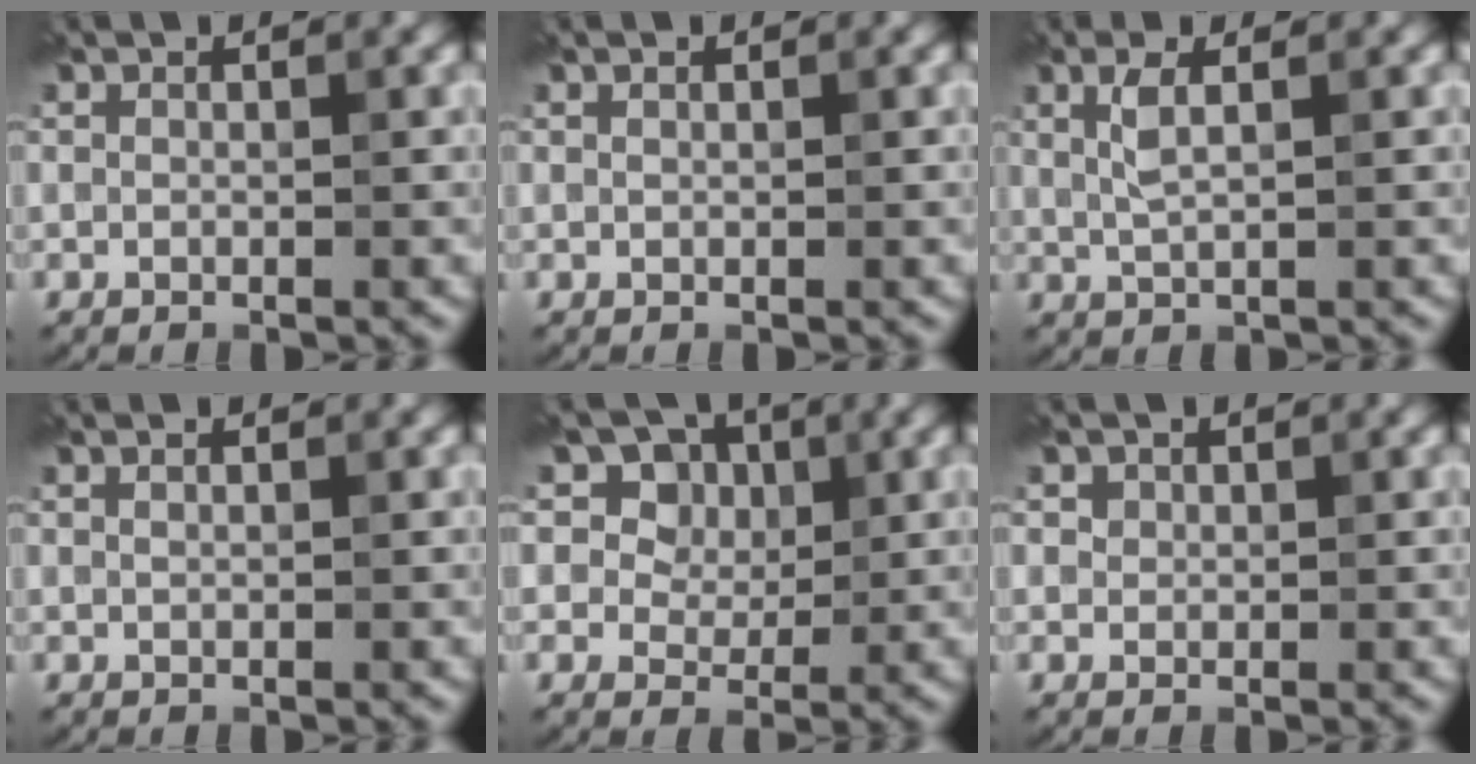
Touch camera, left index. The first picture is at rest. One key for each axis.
{"total": 0.0}
{"total": 1.9, "fx": 0.9, "fy": 0.3, "fz": 1.7, "tx": -0.043, "ty": 0.003, "tz": 0.020}
{"total": 0.8, "fx": 0.5, "fy": 0.3, "fz": 0.6, "tx": -0.005, "ty": 0.001, "tz": 0.011}
{"total": 5.4, "fx": 2.9, "fy": 4.0, "fz": 2.2, "tx": -0.038, "ty": 0.001, "tz": 0.025}
{"total": 0.9, "fx": 0.5, "fy": 0.7, "fz": 0.1, "tx": -0.001, "ty": 0.003, "tz": 0.005}